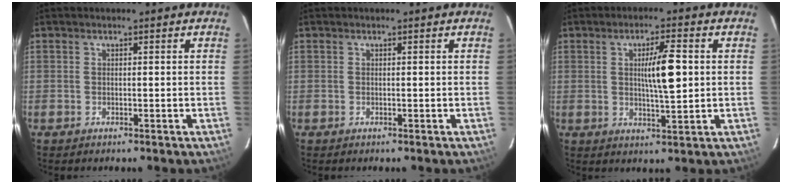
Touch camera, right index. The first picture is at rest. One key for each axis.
{"total": 0.0}
{"total": 6.8, "fx": 0.9, "fy": 0.7, "fz": 6.7, "tx": -0.111, "ty": 0.003, "tz": 0.017}